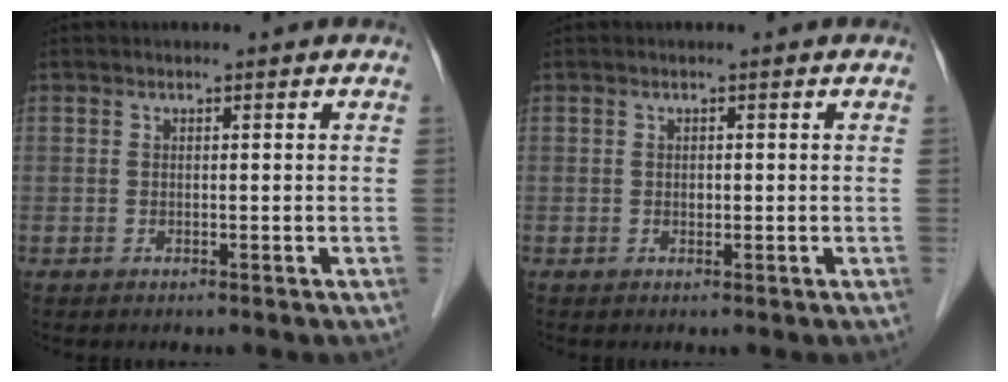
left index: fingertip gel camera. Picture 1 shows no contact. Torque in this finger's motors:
{"motor_torque": [0.08, 0.04, 0.00, 0.01]}